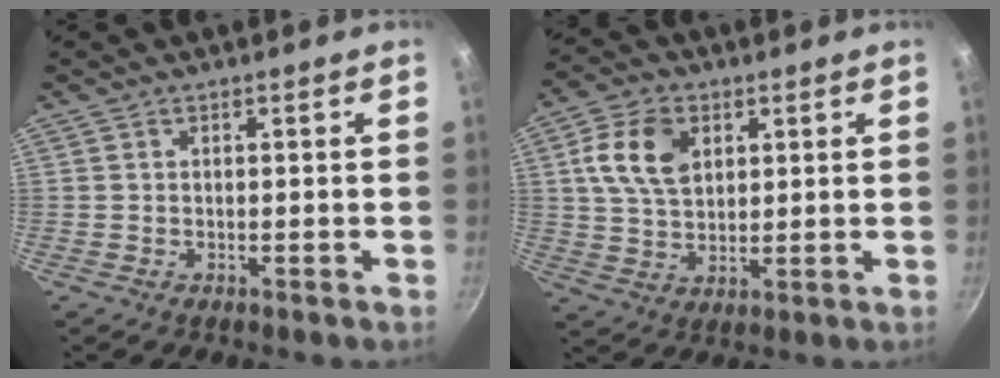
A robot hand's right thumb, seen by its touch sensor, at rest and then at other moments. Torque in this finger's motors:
{"motor_torque": [0.19, 1.96, 0.55, -0.19, 0.16]}